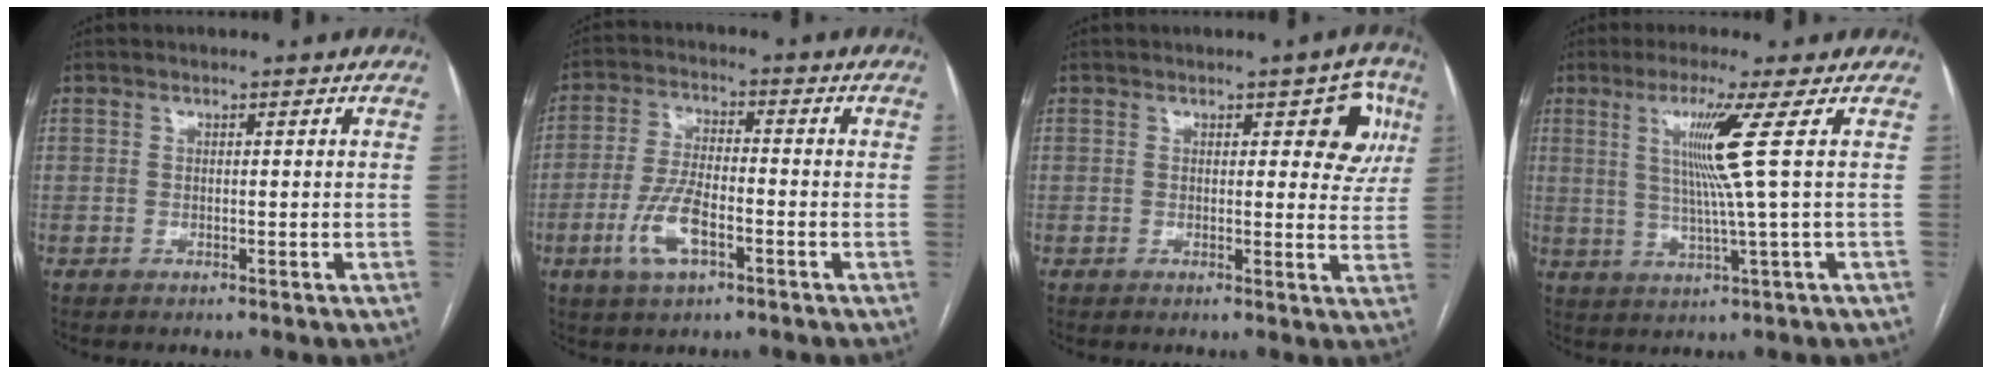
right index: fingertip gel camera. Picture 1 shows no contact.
{"total": 8.0, "force": [-3.3, 2.4, 6.9], "torque": [-0.150, -0.002, -0.063]}
{"total": 6.1, "force": [2.2, 2.7, 5.0], "torque": [-0.033, 0.012, 0.020]}
{"total": 7.7, "force": [2.1, -2.8, 6.8], "torque": [-0.133, -0.008, 0.051]}